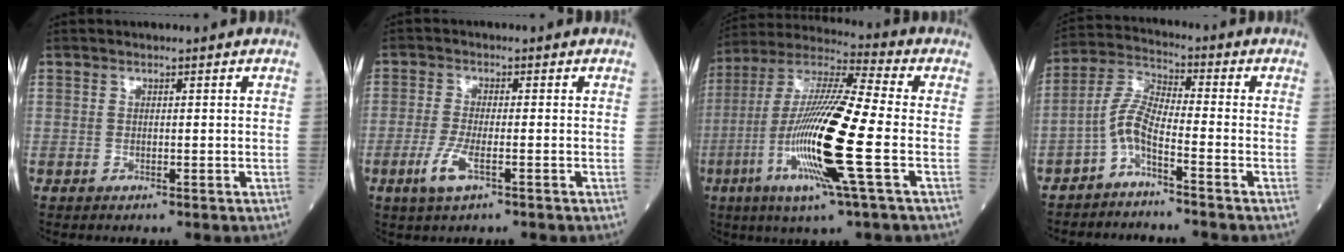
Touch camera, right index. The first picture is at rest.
{"total": 4.4, "force": [-2.1, 0.7, 3.8], "torque": [-0.087, -0.008, -0.042]}
{"total": 18.6, "force": [-4.8, 0.4, 18.0], "torque": [-0.368, -0.017, -0.100]}
{"total": 5.5, "force": [-3.4, 0.7, 4.2], "torque": [-0.098, 0.008, -0.074]}